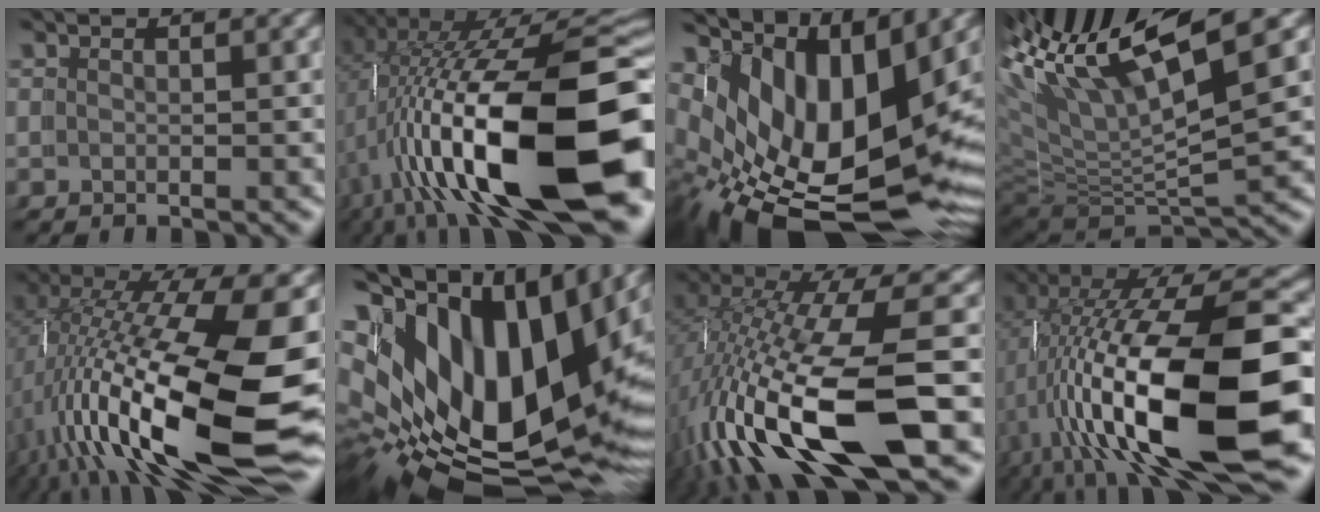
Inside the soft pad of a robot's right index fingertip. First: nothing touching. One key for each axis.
{"total": 19.8, "fx": -2.1, "fy": 7.9, "fz": 18.0, "tx": -0.297, "ty": -0.020, "tz": -0.012}
{"total": 16.1, "fx": -4.4, "fy": 9.4, "fz": 12.3, "tx": -0.243, "ty": -0.079, "tz": -0.032}
{"total": 14.0, "fx": 3.9, "fy": 8.7, "fz": 10.3, "tx": -0.214, "ty": -0.017, "tz": 0.067}
{"total": 17.3, "fx": -2.4, "fy": 7.3, "fz": 15.5, "tx": -0.280, "ty": -0.034, "tz": -0.013}
{"total": 19.8, "fx": 0.6, "fy": 12.7, "fz": 15.2, "tx": -0.276, "ty": -0.045, "tz": 0.032}
{"total": 11.9, "fx": -2.6, "fy": 4.8, "fz": 10.5, "tx": -0.224, "ty": -0.039, "tz": -0.022}
{"total": 17.4, "fx": -0.7, "fy": 7.2, "fz": 15.8, "tx": -0.279, "ty": -0.017, "tz": 0.008}